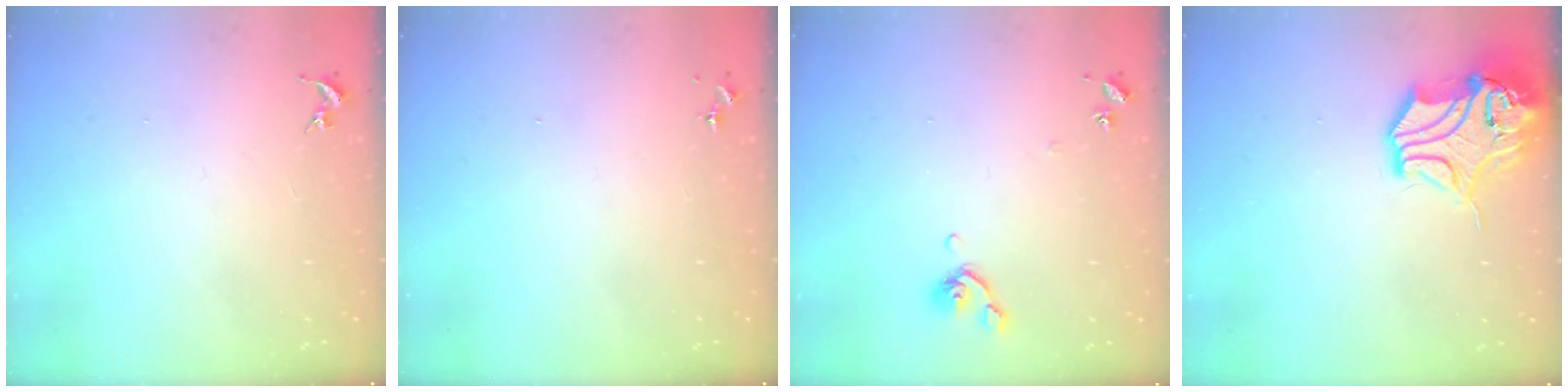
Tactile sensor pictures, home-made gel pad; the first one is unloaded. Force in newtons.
{"total": 0.0}
{"total": 7.0, "press": 6.8, "slide": 1.4}
{"total": 13.5, "press": 13.4, "slide": 2.0}